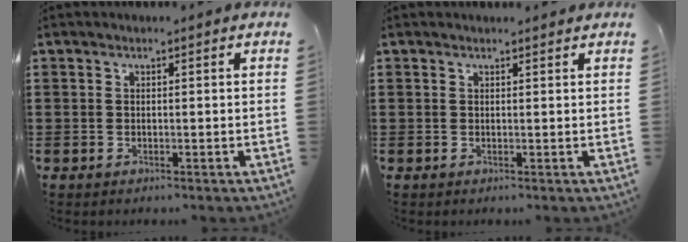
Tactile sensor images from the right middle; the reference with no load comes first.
{"total": 0.7, "force": [0.7, 0.0, 0.0], "torque": [-0.003, -0.002, 0.013]}